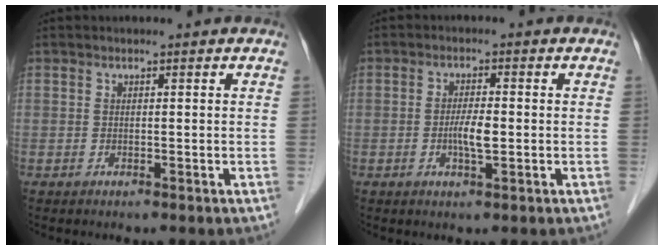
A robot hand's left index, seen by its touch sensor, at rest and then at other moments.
{"total": 3.4, "force": [-0.6, 0.6, 3.2], "torque": [-0.065, -0.001, -0.010]}